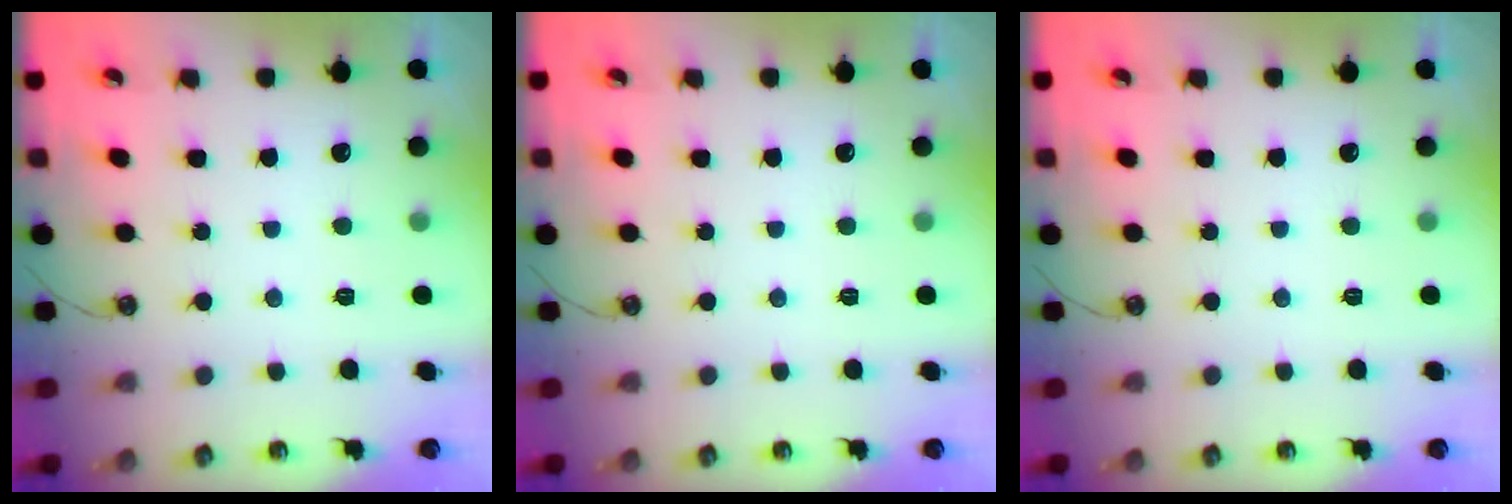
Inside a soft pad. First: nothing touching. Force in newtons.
{"total": 0.0}
{"total": 0.0}